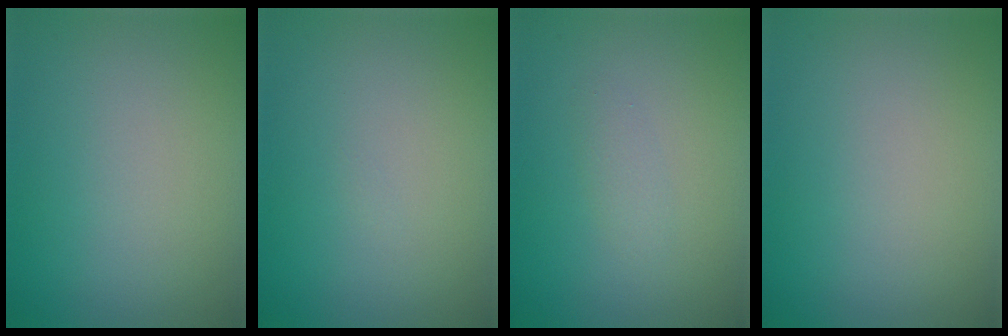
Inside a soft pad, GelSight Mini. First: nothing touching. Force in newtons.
{"total": 0.0}
{"total": 1.0, "press": 1.0, "slide": 0.1}
{"total": 0.0}